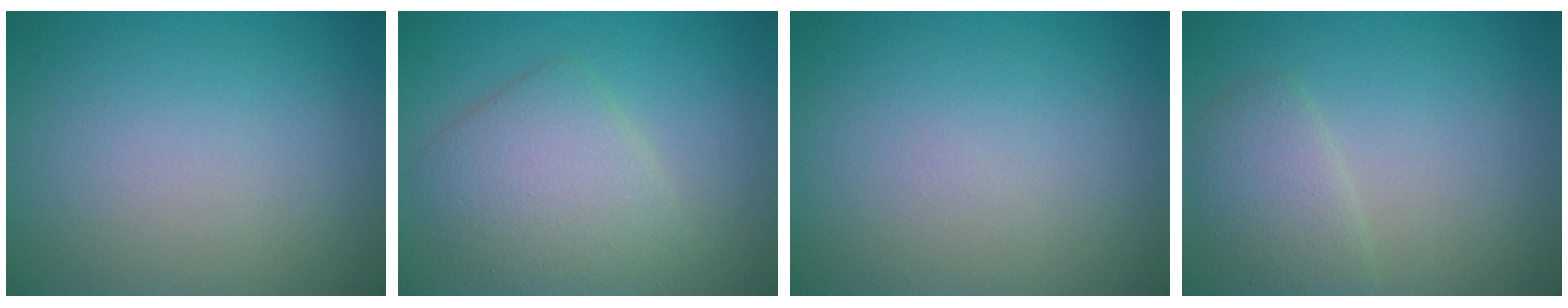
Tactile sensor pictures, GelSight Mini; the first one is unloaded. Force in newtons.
{"total": 4.9, "press": 4.9, "slide": 0.2}
{"total": 0.0}
{"total": 2.6, "press": 2.6, "slide": 0.2}